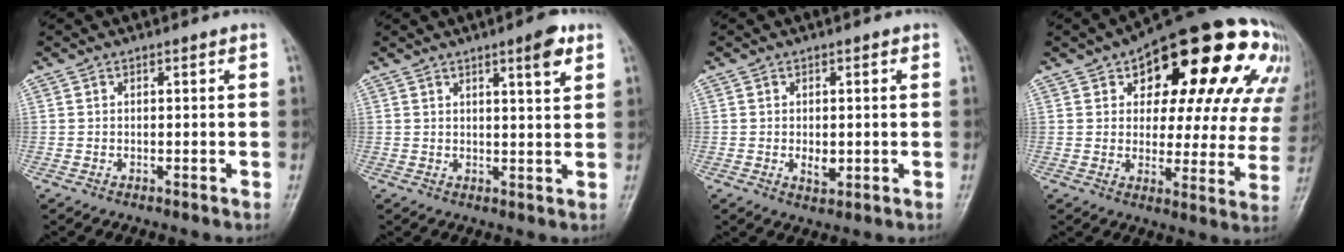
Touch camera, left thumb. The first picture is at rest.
{"total": 5.1, "force": [2.9, 1.0, 4.0], "torque": [-0.052, -0.016, 0.040]}
{"total": 2.9, "force": [-0.2, 1.9, 2.2], "torque": [-0.028, -0.005, -0.002]}
{"total": 28.1, "force": [12.7, 13.2, 21.2], "torque": [-0.238, 0.019, 0.171]}